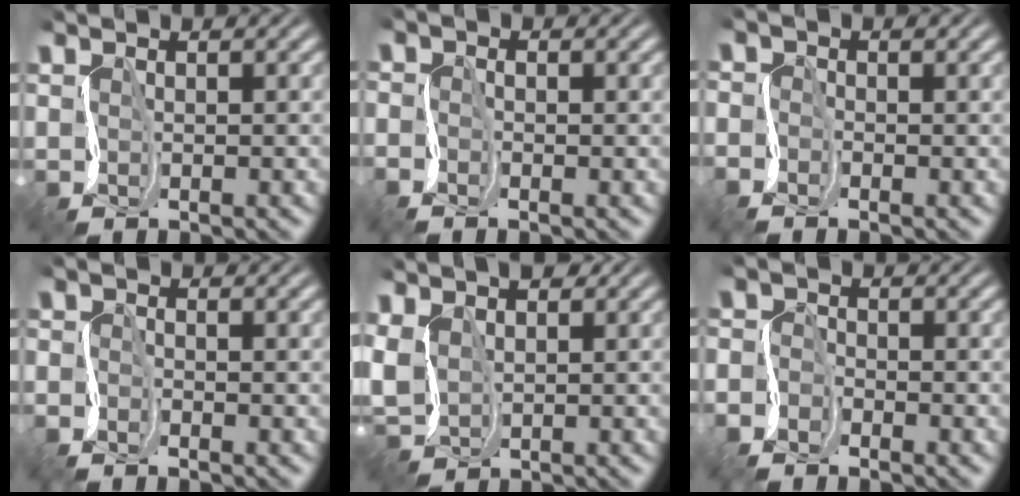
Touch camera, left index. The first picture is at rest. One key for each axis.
{"total": 1.5, "fx": -1.5, "fy": 0.1, "fz": 0.1, "tx": -0.003, "ty": -0.003, "tz": -0.028}
{"total": 1.8, "fx": -1.8, "fy": 0.3, "fz": 0.1, "tx": -0.006, "ty": -0.003, "tz": -0.040}
{"total": 2.0, "fx": -2.0, "fy": -0.1, "fz": 0.2, "tx": -0.009, "ty": -0.007, "tz": -0.041}
{"total": 4.6, "fx": 1.3, "fy": 3.3, "fz": 2.8, "tx": -0.087, "ty": 0.010, "tz": 0.024}
{"total": 2.8, "fx": -2.6, "fy": 0.8, "fz": -0.1, "tx": -0.004, "ty": -0.003, "tz": -0.057}